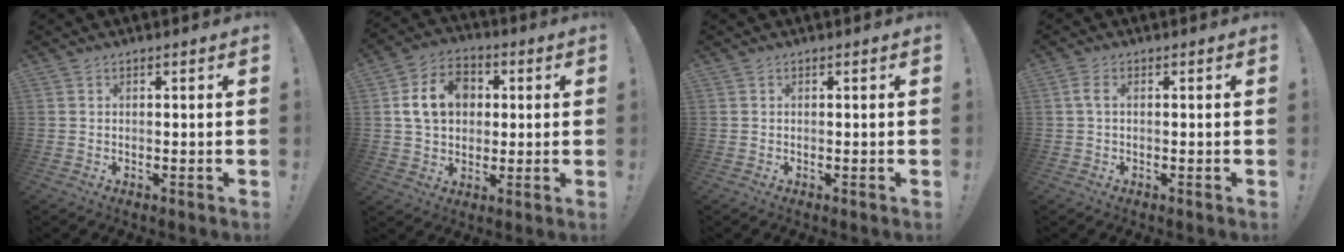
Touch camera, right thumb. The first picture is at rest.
{"total": 13.3, "force": [2.9, 10.6, 7.5], "torque": [-0.116, 0.002, 0.058]}
{"total": 0.0}
{"total": 2.2, "force": [0.2, 0.8, 2.1], "torque": [-0.039, 0.005, 0.005]}